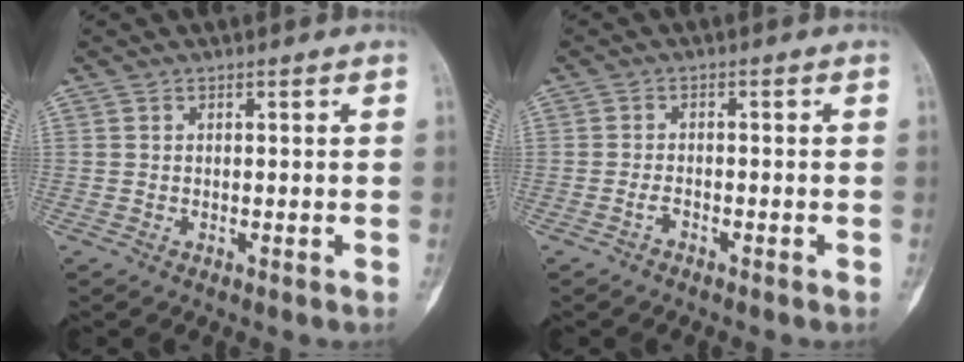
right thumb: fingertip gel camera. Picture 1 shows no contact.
{"total": 1.4, "force": [-1.0, 0.6, 0.7], "torque": [-0.015, 0.007, -0.022]}